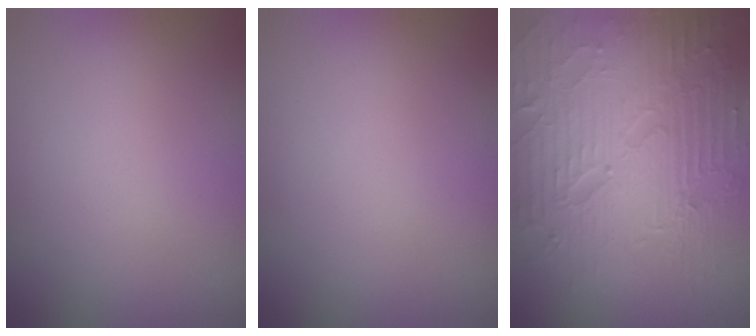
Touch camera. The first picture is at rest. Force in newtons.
{"total": 0.0}
{"total": 9.1, "press": 6.3, "slide": 6.5}